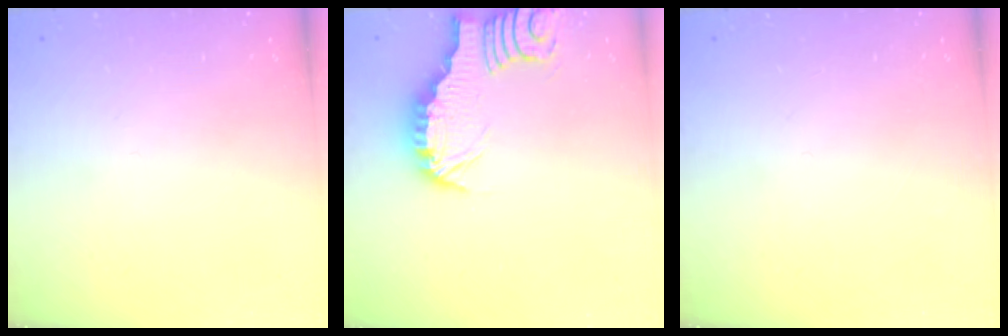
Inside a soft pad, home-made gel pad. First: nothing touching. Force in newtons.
{"total": 3.1, "press": 3.1, "slide": 0.4}
{"total": 0.0}